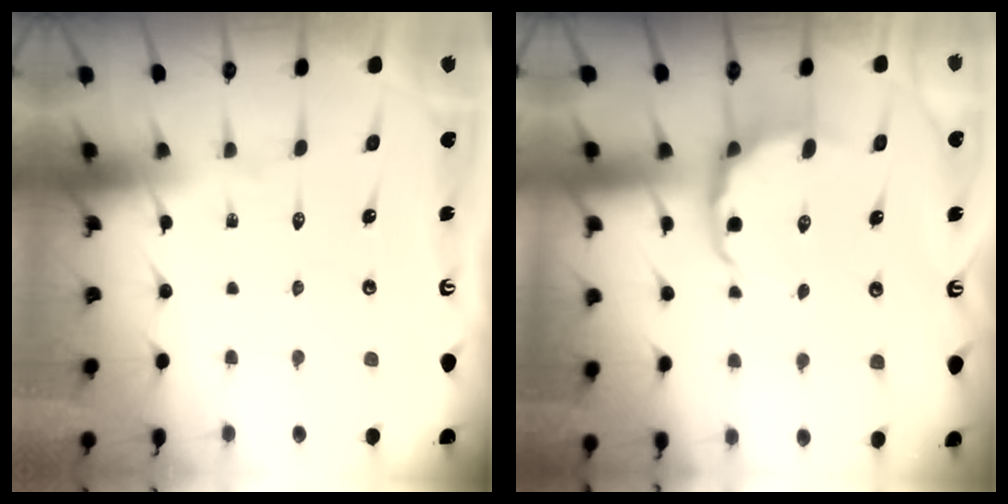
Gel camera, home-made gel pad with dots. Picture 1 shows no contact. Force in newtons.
{"total": 7.0, "press": 6.7, "slide": 2.0}